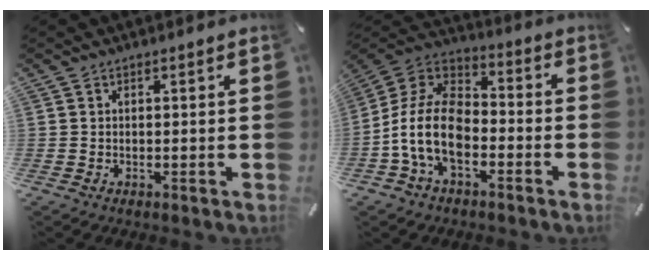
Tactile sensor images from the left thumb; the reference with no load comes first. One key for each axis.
{"total": 14.0, "fx": -5.6, "fy": 8.5, "fz": 9.6, "tx": -0.217, "ty": 0.016, "tz": -0.111}